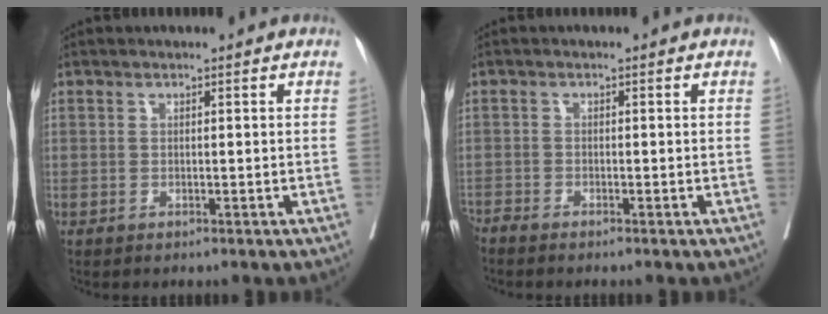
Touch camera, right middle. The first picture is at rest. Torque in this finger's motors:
{"motor_torque": [1.08, -1.06, 0.44, 0.19]}